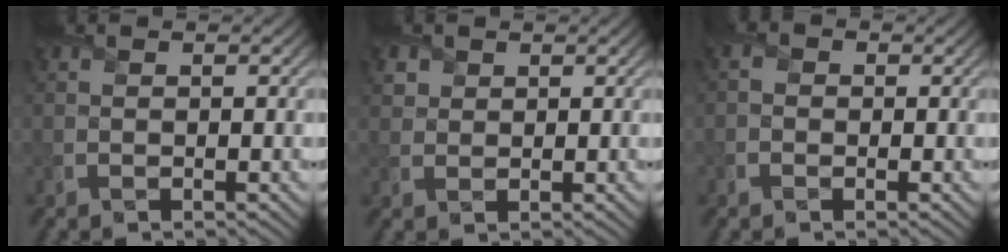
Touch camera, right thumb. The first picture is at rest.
{"total": 1.7, "force": [1.1, 1.3, 0.3], "torque": [-0.015, -0.004, 0.024]}
{"total": 1.5, "force": [-0.6, 1.2, 0.7], "torque": [-0.015, 0.003, -0.018]}